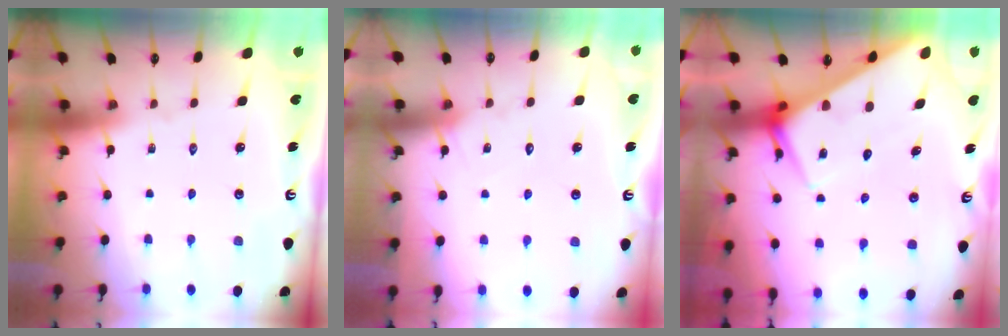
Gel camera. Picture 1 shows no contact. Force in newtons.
{"total": 5.0, "press": 5.0, "slide": 0.5}
{"total": 7.7, "press": 7.6, "slide": 0.7}